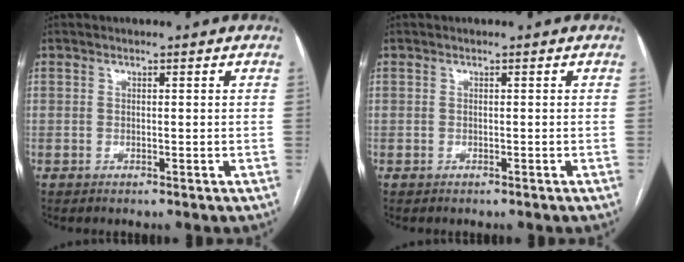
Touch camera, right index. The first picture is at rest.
{"total": 0.0}